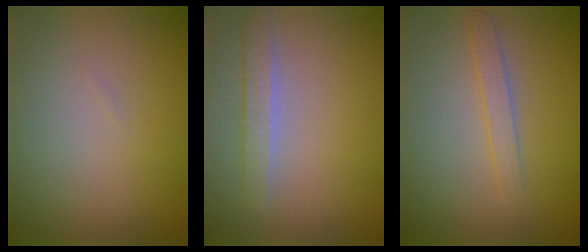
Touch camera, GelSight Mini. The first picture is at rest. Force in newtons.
{"total": 1.9, "press": 1.9, "slide": 0.3}
{"total": 1.5, "press": 1.4, "slide": 0.1}